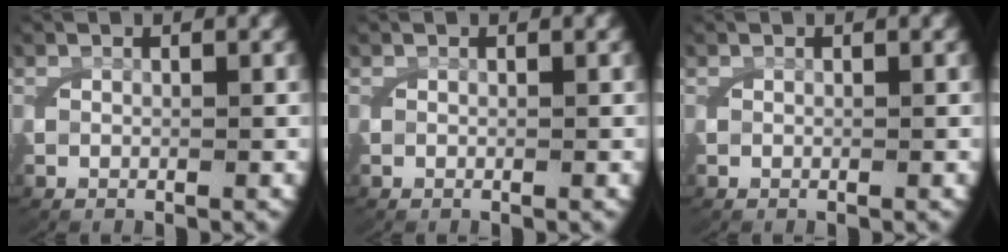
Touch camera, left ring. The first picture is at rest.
{"total": 0.0}
{"total": 0.0}